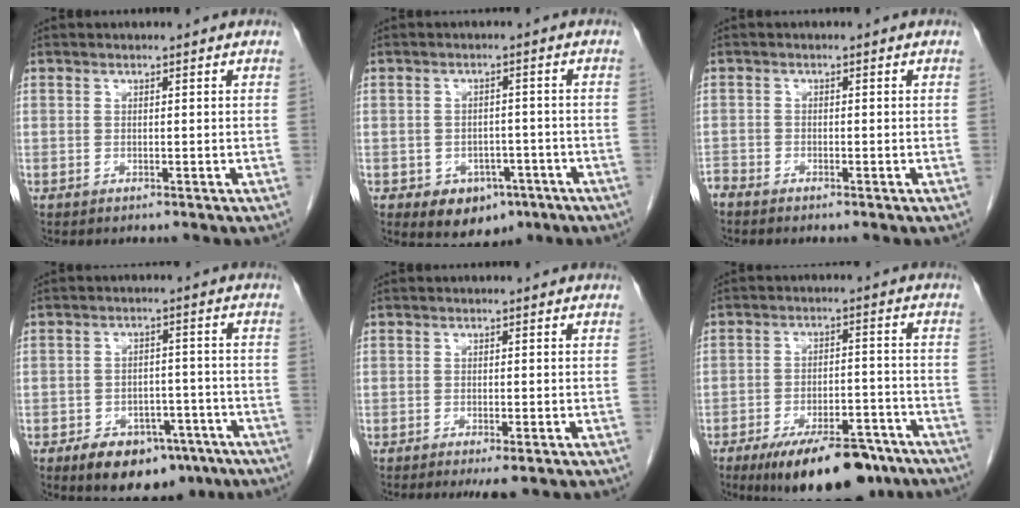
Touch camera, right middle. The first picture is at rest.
{"total": 6.9, "force": [-3.6, 5.0, 3.2], "torque": [-0.038, 0.005, -0.040]}
{"total": 1.6, "force": [-1.6, 0.3, 0.2], "torque": [-0.002, -0.003, -0.030]}
{"total": 11.3, "force": [-7.3, 6.4, 5.8], "torque": [-0.068, 0.014, -0.101]}
{"total": 2.9, "force": [-1.9, 0.5, 2.2], "torque": [-0.029, -0.008, -0.026]}
{"total": 14.8, "force": [-11.0, 4.9, 8.7], "torque": [-0.110, 0.005, -0.168]}